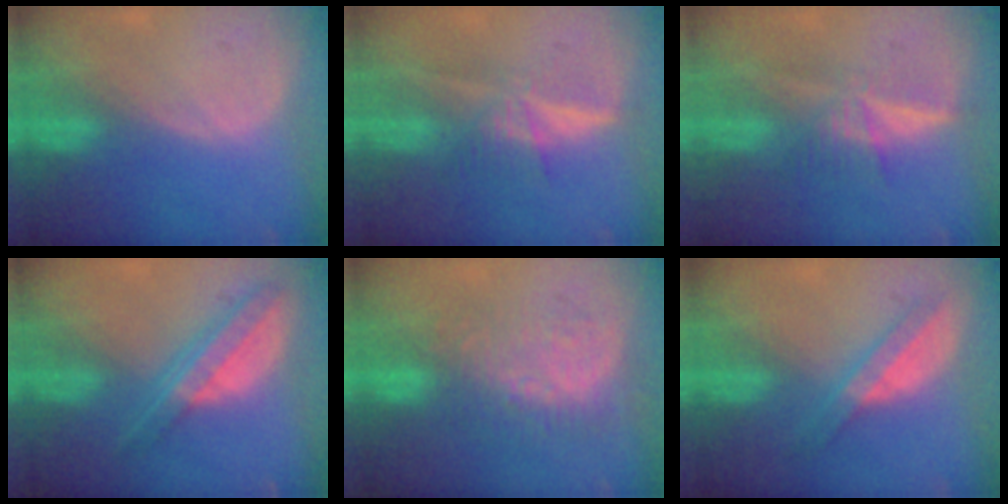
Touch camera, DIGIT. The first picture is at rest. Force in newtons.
{"total": 5.4, "press": 5.2, "slide": 1.6}
{"total": 5.3, "press": 5.2, "slide": 1.2}
{"total": 7.6, "press": 6.4, "slide": 4.1}
{"total": 9.4, "press": 8.5, "slide": 4.0}
{"total": 6.1, "press": 5.4, "slide": 2.9}